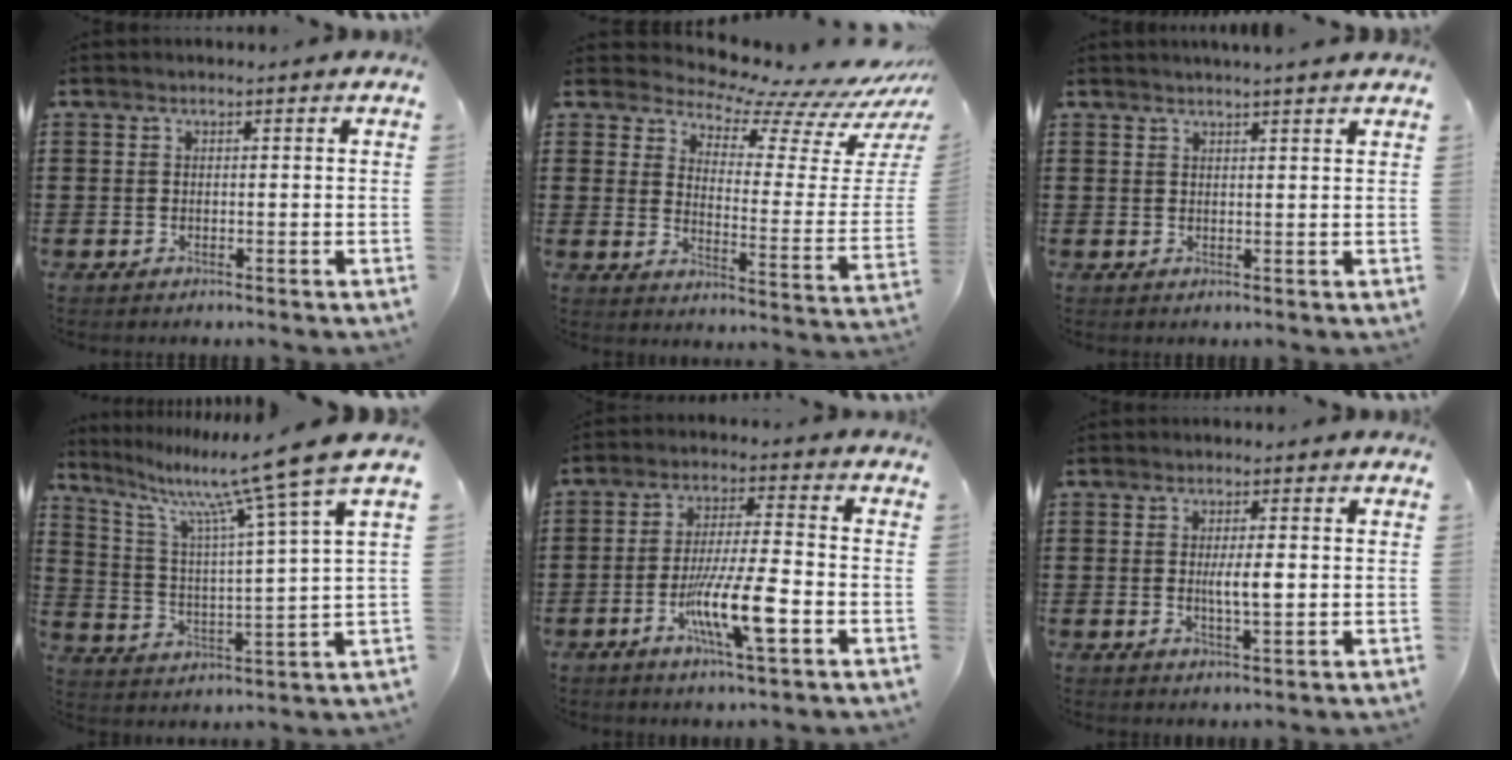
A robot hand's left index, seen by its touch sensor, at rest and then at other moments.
{"total": 7.3, "force": [6.7, 0.8, 2.9], "torque": [-0.066, -0.065, 0.108]}
{"total": 1.7, "force": [1.6, -0.3, 0.5], "torque": [-0.011, 0.000, 0.032]}
{"total": 11.0, "force": [8.8, -1.1, 6.5], "torque": [-0.152, -0.055, 0.136]}
{"total": 10.6, "force": [-4.0, 1.7, 9.6], "torque": [-0.194, -0.010, -0.078]}
{"total": 3.6, "force": [0.3, 0.7, 3.5], "torque": [-0.065, -0.003, 0.003]}